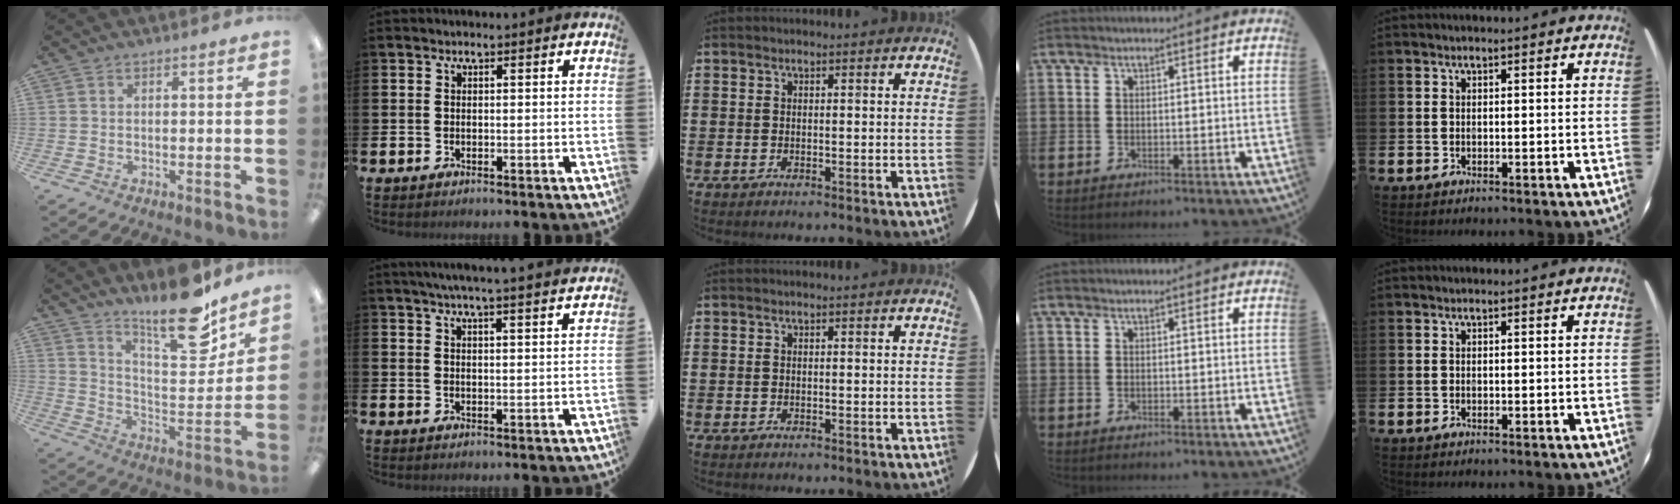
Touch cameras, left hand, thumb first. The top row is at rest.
{"thumb": {"total": 18.2, "force": [14.9, 4.4, 9.5], "torque": [-0.147, -0.109, 0.248]}, "index": {"total": 4.6, "force": [4.3, -0.8, 1.3], "torque": [-0.031, -0.019, 0.076]}}